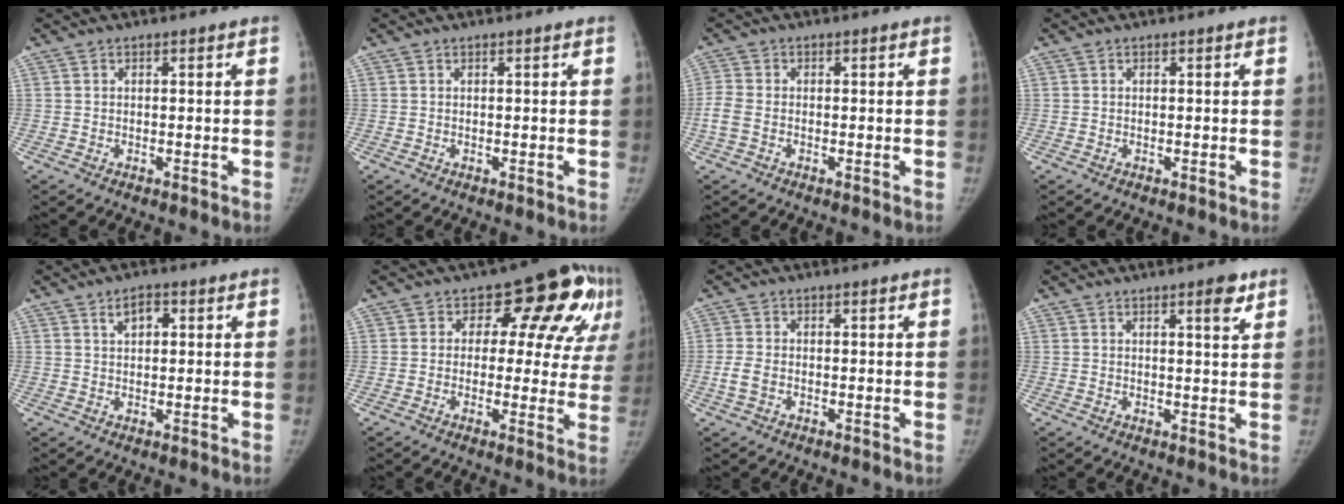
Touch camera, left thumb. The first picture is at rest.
{"total": 0.0}
{"total": 3.3, "force": [-0.9, 2.1, 2.4], "torque": [-0.067, -0.001, -0.025]}
{"total": 0.0}
{"total": 3.4, "force": [1.4, 2.0, 2.4], "torque": [-0.030, 0.004, 0.022]}
{"total": 14.7, "force": [5.3, 8.7, 10.6], "torque": [-0.075, -0.003, 0.049]}
{"total": 3.1, "force": [-0.9, 2.0, 2.1], "torque": [-0.052, 0.004, -0.019]}
{"total": 3.3, "force": [2.0, 0.8, 2.6], "torque": [-0.030, -0.012, 0.027]}